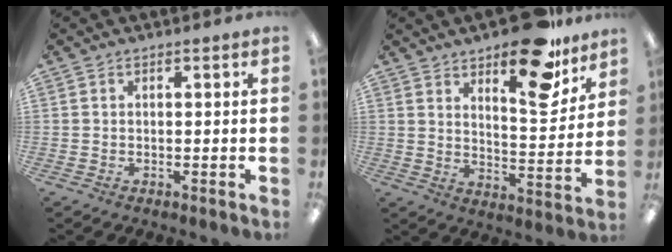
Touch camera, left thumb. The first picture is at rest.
{"total": 18.1, "force": [13.1, 6.8, 10.6], "torque": [-0.136, -0.087, 0.213]}